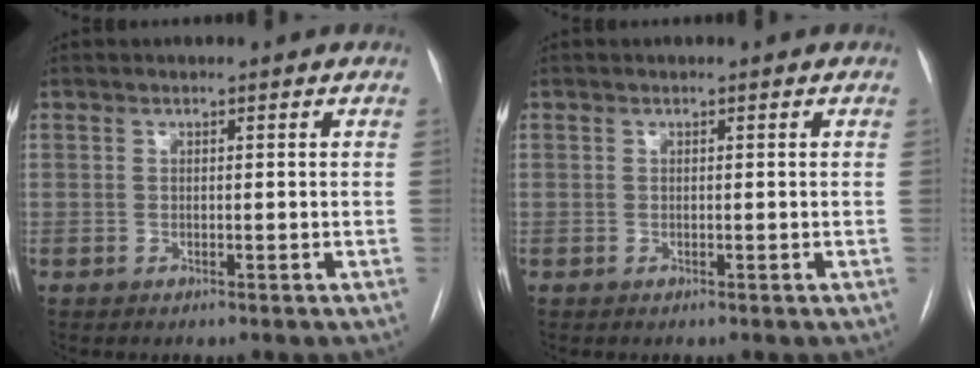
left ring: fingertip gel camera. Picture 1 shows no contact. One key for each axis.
{"total": 0.0}